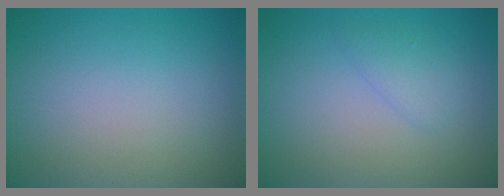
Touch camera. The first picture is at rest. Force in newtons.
{"total": 1.4, "press": 1.4, "slide": 0.1}